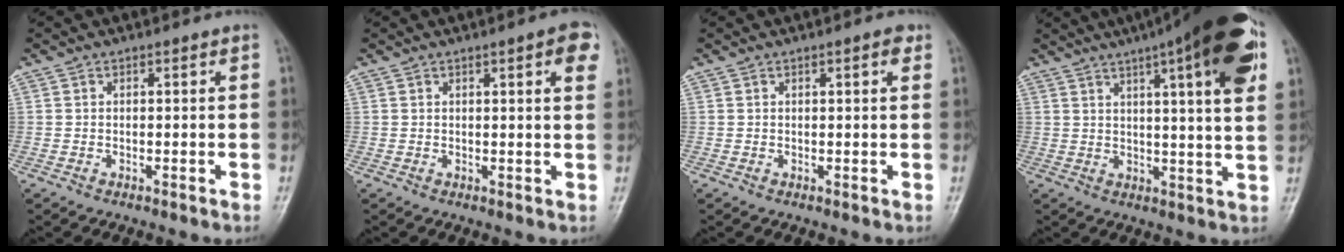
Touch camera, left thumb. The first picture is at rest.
{"total": 4.4, "force": [2.0, 0.9, 3.9], "torque": [-0.040, -0.003, 0.021]}
{"total": 1.7, "force": [0.8, 0.4, 1.4], "torque": [-0.017, 0.000, 0.009]}
{"total": 20.4, "force": [10.2, 3.6, 17.3], "torque": [-0.239, -0.008, 0.133]}